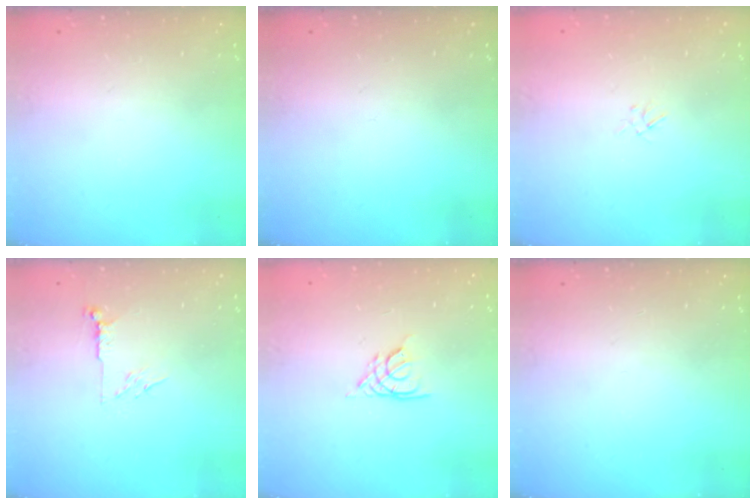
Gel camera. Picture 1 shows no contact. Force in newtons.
{"total": 0.0}
{"total": 1.0, "press": 0.9, "slide": 0.4}
{"total": 5.1, "press": 5.1, "slide": 0.4}
{"total": 2.7, "press": 2.7, "slide": 0.4}
{"total": 0.0}